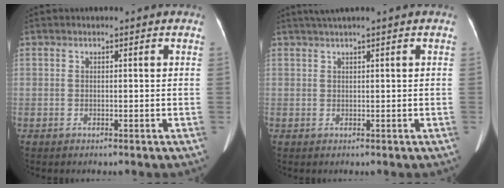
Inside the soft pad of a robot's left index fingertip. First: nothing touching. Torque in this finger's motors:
{"motor_torque": [0.07, -1.02, -0.33, -0.10]}